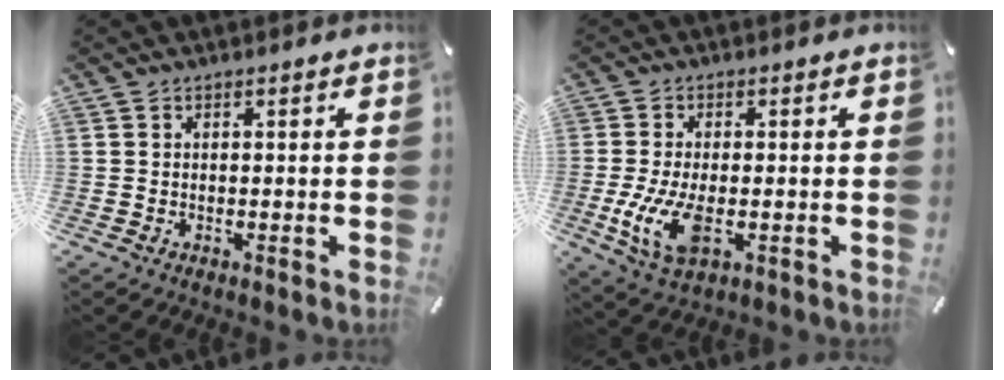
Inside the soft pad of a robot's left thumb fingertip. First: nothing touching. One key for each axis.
{"total": 9.8, "fx": -1.9, "fy": 4.6, "fz": 8.5, "tx": -0.194, "ty": -0.018, "tz": -0.033}